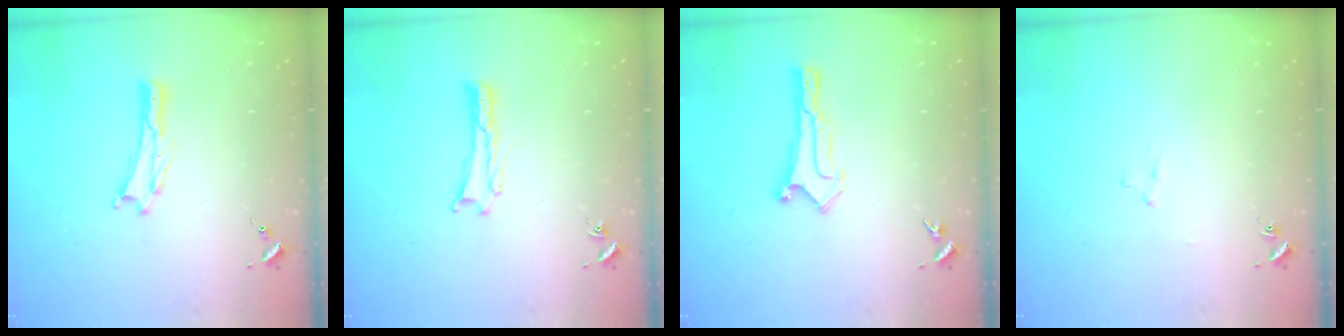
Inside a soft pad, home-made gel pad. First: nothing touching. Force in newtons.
{"total": 0.0}
{"total": 0.6, "press": 0.6, "slide": 0.0}
{"total": 2.2, "press": 2.2, "slide": 0.2}